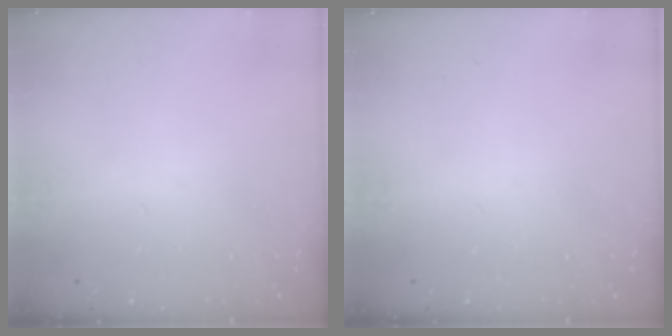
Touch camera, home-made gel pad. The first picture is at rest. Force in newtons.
{"total": 0.0}